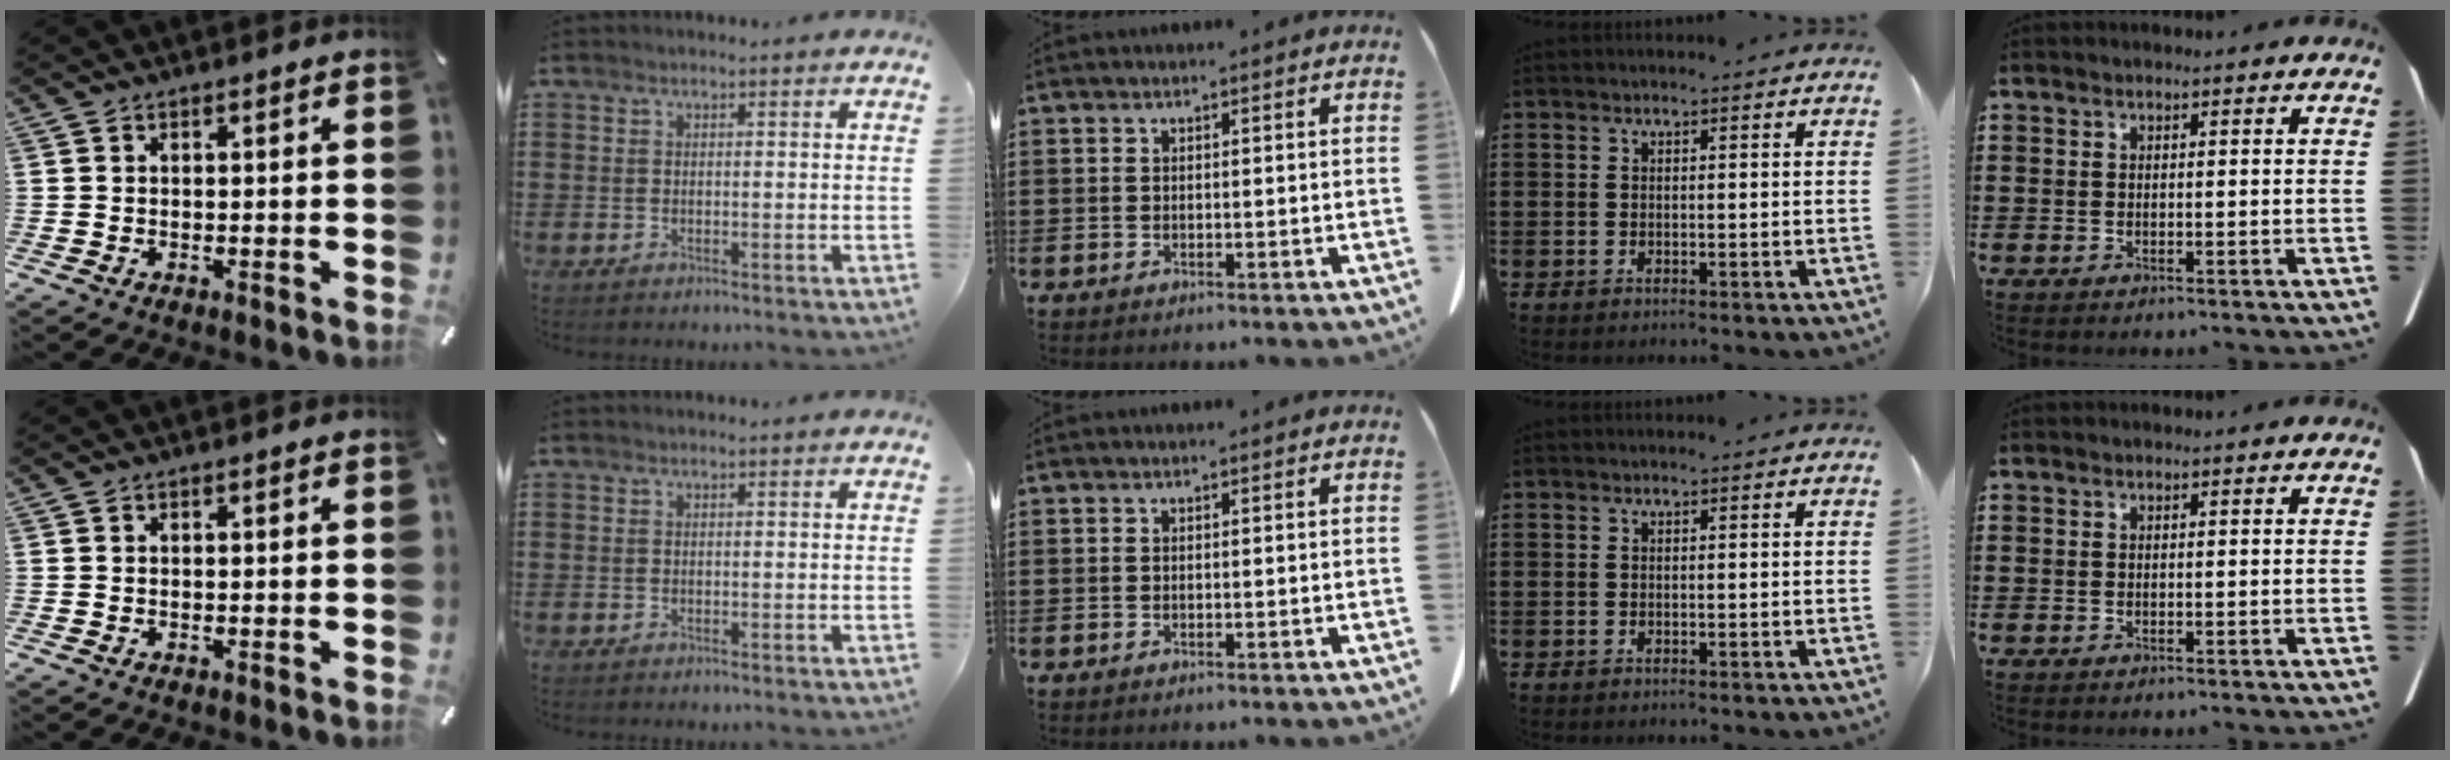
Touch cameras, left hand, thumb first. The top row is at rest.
{}